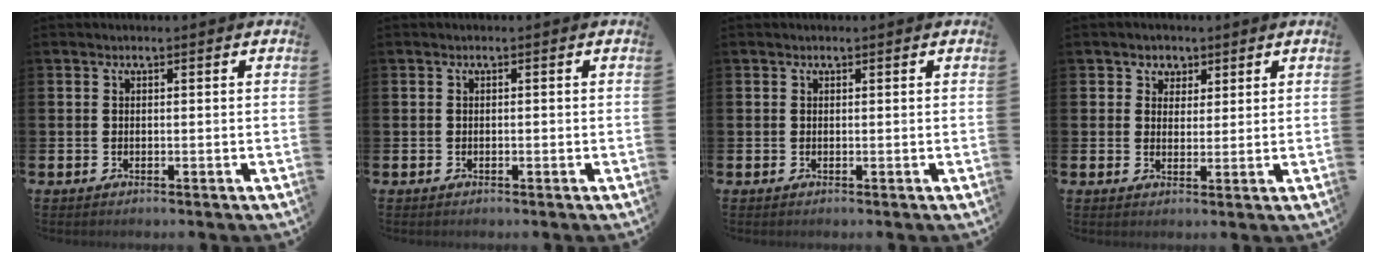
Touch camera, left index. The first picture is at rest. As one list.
[{"total": 0.0}, {"total": 0.0}, {"total": 3.0, "force": [2.0, 2.3, -0.2], "torque": [0.007, -0.001, 0.032]}]